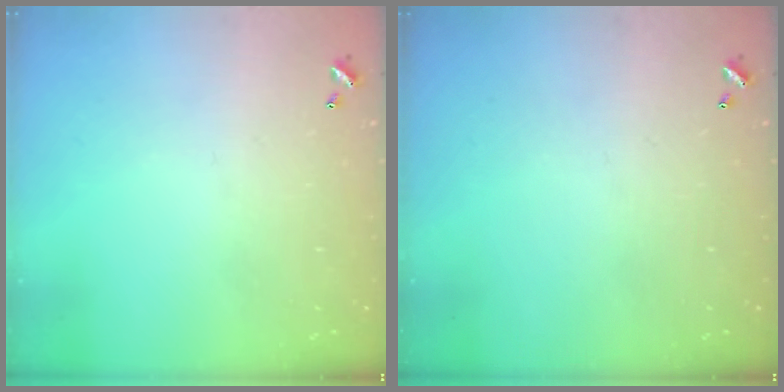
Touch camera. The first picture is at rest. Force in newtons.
{"total": 0.0}